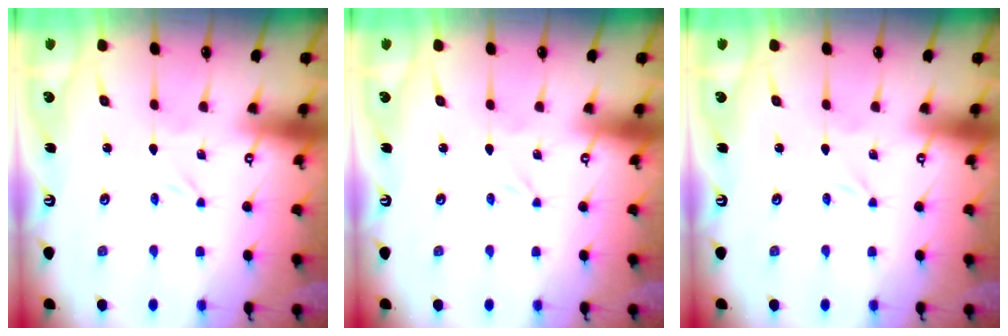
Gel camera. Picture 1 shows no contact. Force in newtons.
{"total": 0.0}
{"total": 0.0}